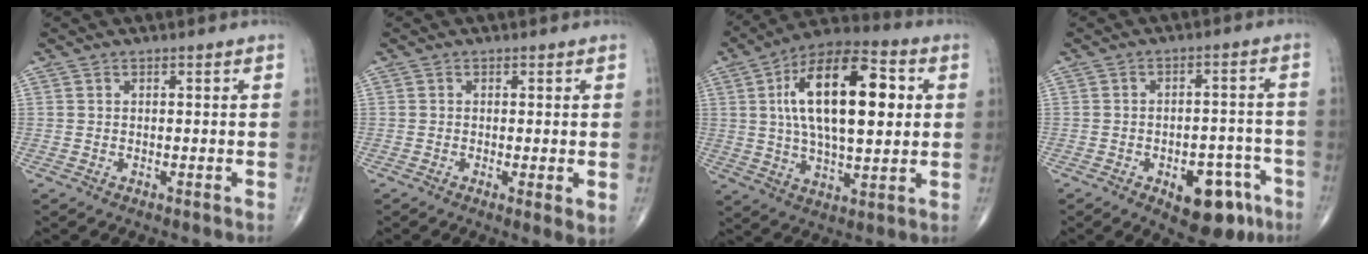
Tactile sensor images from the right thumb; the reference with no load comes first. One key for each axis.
{"total": 3.0, "fx": -0.3, "fy": 0.7, "fz": 3.0, "tx": -0.054, "ty": -0.013, "tz": -0.010}
{"total": 21.9, "fx": 4.3, "fy": 9.8, "fz": 19.1, "tx": -0.306, "ty": 0.011, "tz": 0.064}
{"total": 11.6, "fx": -5.7, "fy": 6.1, "fz": 8.0, "tx": -0.074, "ty": 0.039, "tz": -0.068}